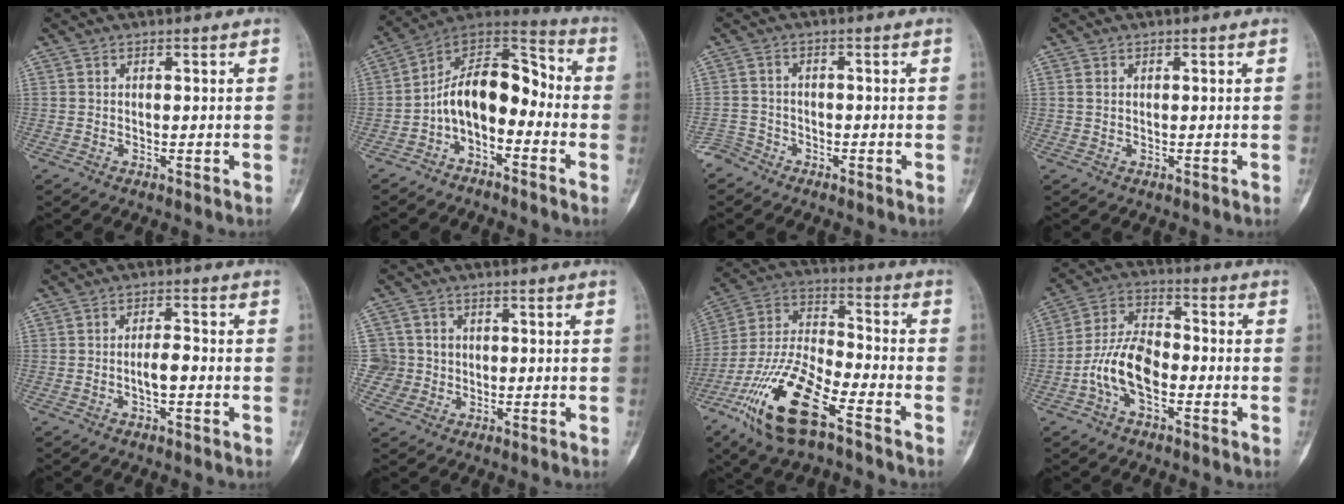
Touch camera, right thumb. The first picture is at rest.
{"total": 13.4, "force": [-3.3, 7.9, 10.2], "torque": [-0.141, 0.088, -0.070]}
{"total": 3.0, "force": [-2.4, 1.8, -0.4], "torque": [0.019, 0.010, -0.054]}
{"total": 0.9, "force": [0.2, 0.7, 0.6], "torque": [-0.013, 0.002, 0.004]}
{"total": 3.7, "force": [-1.0, 1.5, 3.2], "torque": [-0.051, 0.016, -0.019]}
{"total": 5.4, "force": [-0.1, 5.4, 0.0], "torque": [0.028, 0.013, -0.006]}
{"total": 18.8, "force": [-10.3, 6.7, 14.2], "torque": [-0.288, 0.049, -0.198]}
{"total": 10.9, "force": [-3.3, 6.0, 8.5], "torque": [-0.158, 0.037, -0.070]}